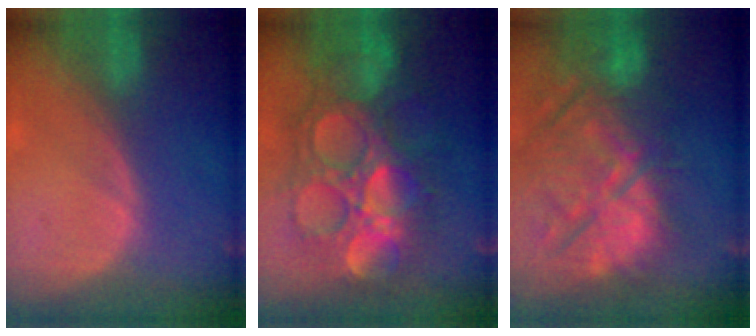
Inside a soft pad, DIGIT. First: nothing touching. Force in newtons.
{"total": 13.6, "press": 13.5, "slide": 1.5}
{"total": 15.0, "press": 12.9, "slide": 7.5}